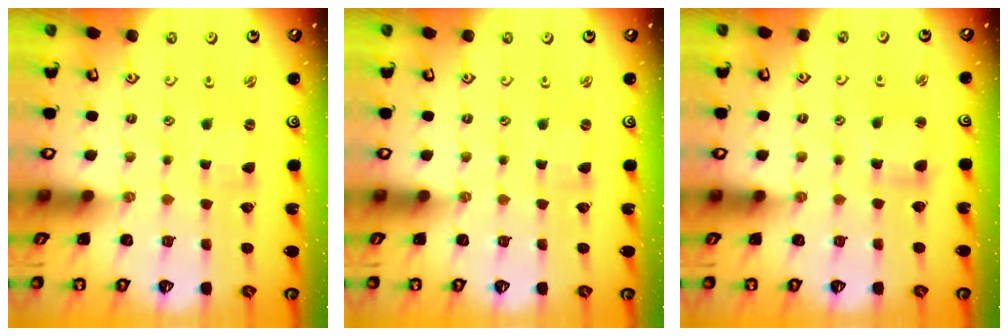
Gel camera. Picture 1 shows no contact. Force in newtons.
{"total": 0.0}
{"total": 3.9, "press": 3.8, "slide": 0.5}